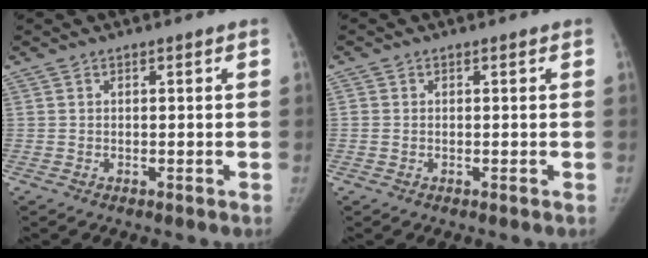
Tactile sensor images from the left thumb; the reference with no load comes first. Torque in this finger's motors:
{"motor_torque": [-0.50, -0.32, -0.14, 0.45, 0.02]}